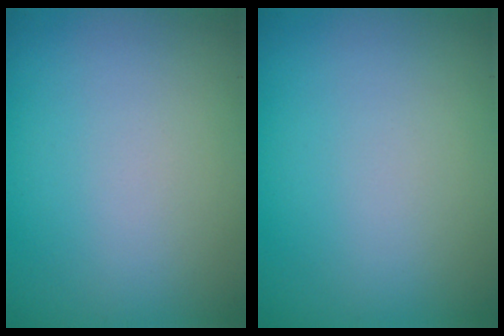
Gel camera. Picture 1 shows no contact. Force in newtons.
{"total": 0.0}